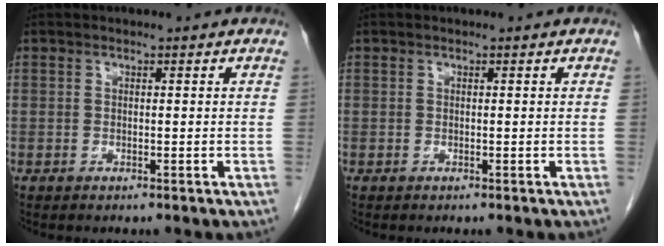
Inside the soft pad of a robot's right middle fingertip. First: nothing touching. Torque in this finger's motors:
{"motor_torque": [0.00, 0.00, 0.00, 0.00]}